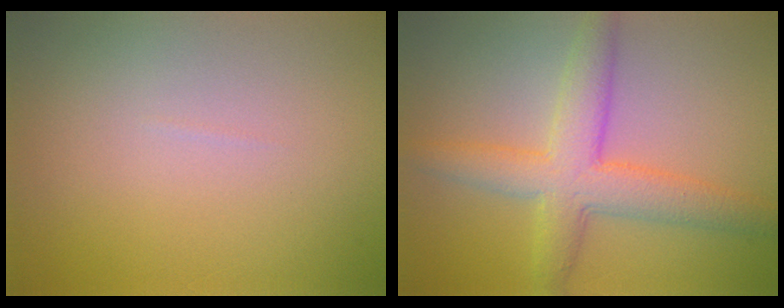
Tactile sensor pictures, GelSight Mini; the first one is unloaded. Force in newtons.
{"total": 5.5, "press": 5.5, "slide": 0.0}